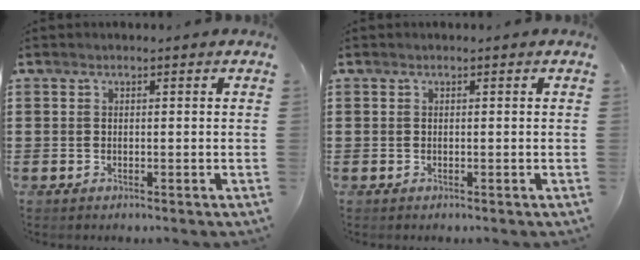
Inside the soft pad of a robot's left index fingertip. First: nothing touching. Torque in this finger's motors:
{"motor_torque": [-0.03, -0.02, 0.00, 0.00]}